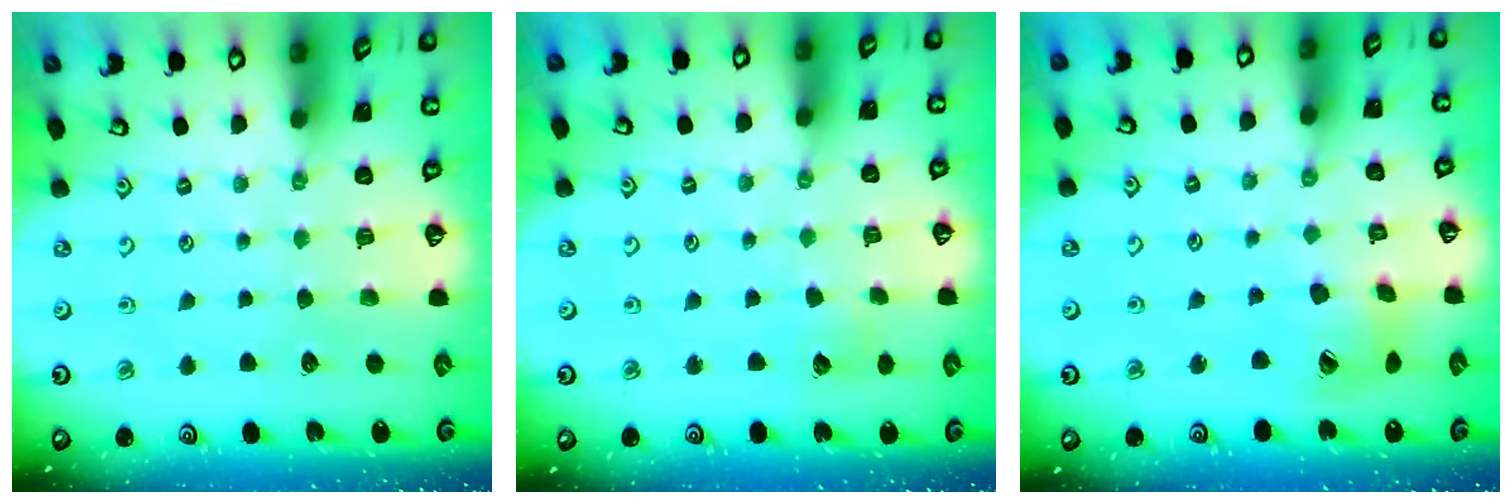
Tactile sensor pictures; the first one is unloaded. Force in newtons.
{"total": 5.2, "press": 5.2, "slide": 0.5}
{"total": 13.7, "press": 13.6, "slide": 1.9}